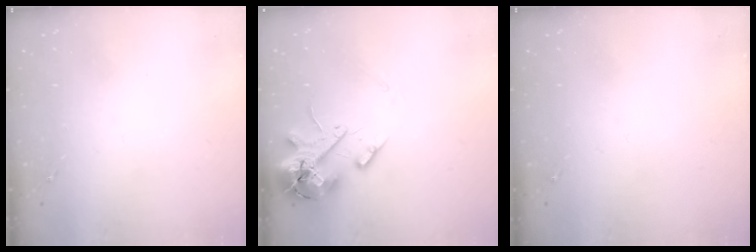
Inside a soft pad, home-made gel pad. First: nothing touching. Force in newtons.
{"total": 14.6, "press": 14.4, "slide": 2.4}
{"total": 0.0}